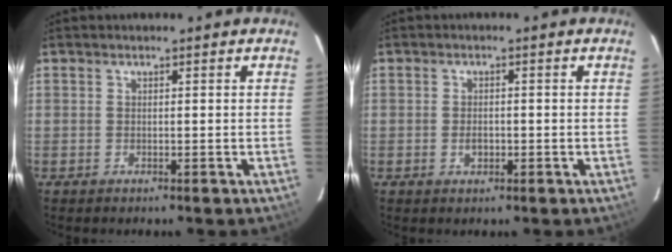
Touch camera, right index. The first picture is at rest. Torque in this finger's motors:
{"motor_torque": [-0.01, 0.00, 0.17, 0.00]}